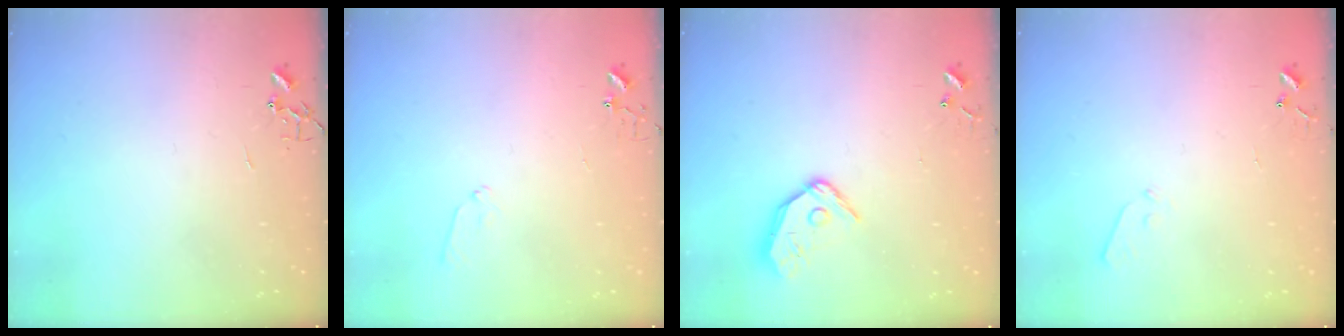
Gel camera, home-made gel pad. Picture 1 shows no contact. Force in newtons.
{"total": 5.8, "press": 5.8, "slide": 0.7}
{"total": 11.3, "press": 11.1, "slide": 1.6}
{"total": 3.4, "press": 3.4, "slide": 0.5}